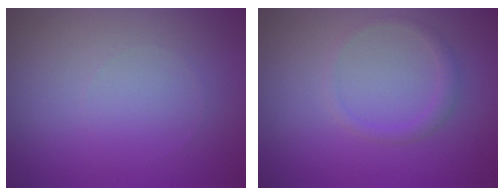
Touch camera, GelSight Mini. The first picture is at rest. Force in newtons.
{"total": 1.2, "press": 1.1, "slide": 0.1}